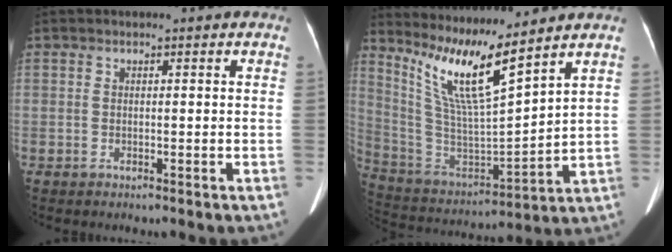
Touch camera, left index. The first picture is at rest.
{"total": 13.0, "force": [9.7, -0.1, 8.6], "torque": [-0.176, -0.014, 0.192]}